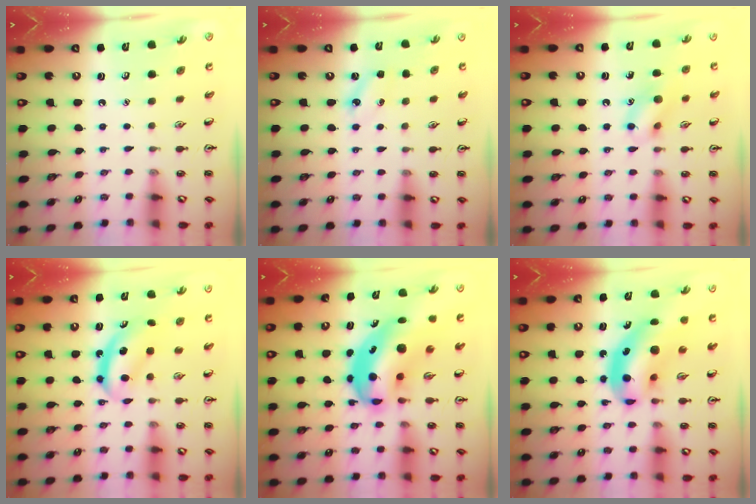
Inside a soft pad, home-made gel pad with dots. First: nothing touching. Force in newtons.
{"total": 3.7, "press": 3.5, "slide": 1.1}
{"total": 11.2, "press": 11.2, "slide": 1.1}
{"total": 5.5, "press": 5.5, "slide": 0.7}
{"total": 10.4, "press": 9.9, "slide": 3.1}
{"total": 11.4, "press": 10.9, "slide": 3.3}